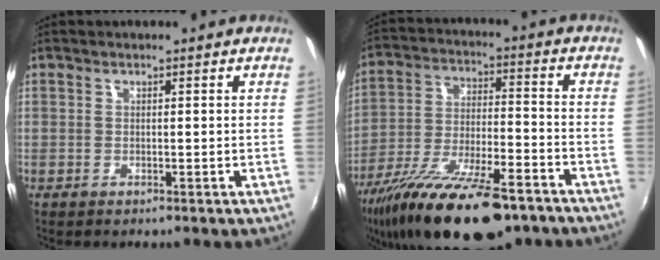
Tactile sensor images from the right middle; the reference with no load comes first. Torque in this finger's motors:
{"motor_torque": [1.13, -1.01, 0.47, 0.21]}